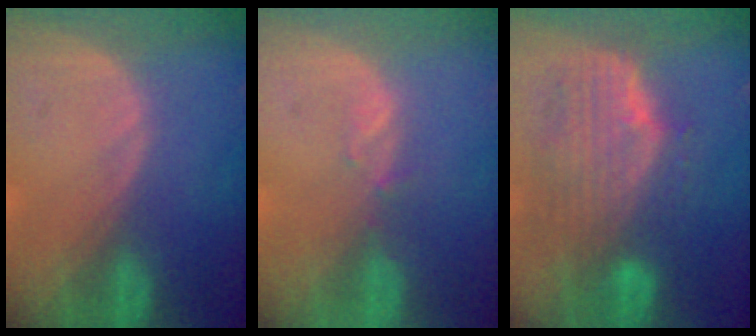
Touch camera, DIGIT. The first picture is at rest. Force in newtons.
{"total": 1.1, "press": 1.1, "slide": 0.2}
{"total": 10.0, "press": 8.9, "slide": 4.6}